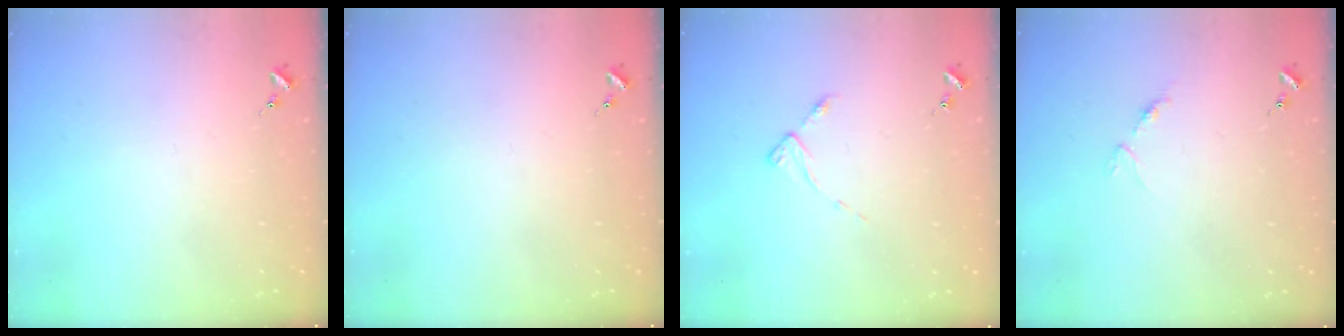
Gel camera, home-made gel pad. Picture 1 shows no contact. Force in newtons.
{"total": 0.0}
{"total": 3.1, "press": 3.1, "slide": 0.4}
{"total": 3.0, "press": 2.9, "slide": 0.4}